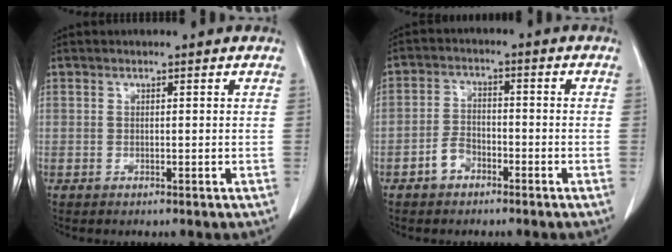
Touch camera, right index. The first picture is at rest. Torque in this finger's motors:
{"motor_torque": [0.13, -0.08, -0.13, -0.03]}